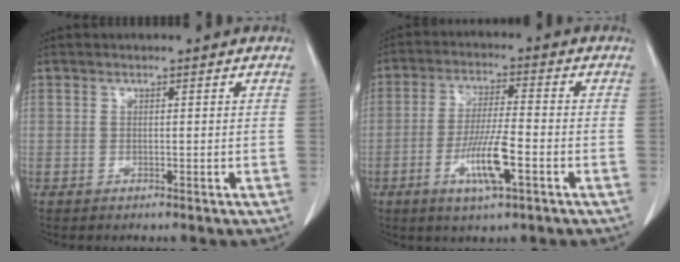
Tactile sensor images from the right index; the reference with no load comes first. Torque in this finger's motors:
{"motor_torque": [1.54, -0.21, 0.45, 0.10]}